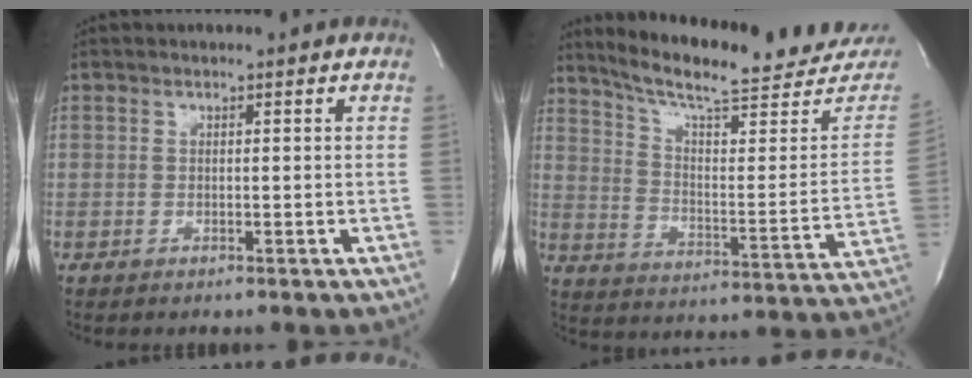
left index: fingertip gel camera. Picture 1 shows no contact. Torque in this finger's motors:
{"motor_torque": [-0.14, -0.18, 0.19, 0.06]}